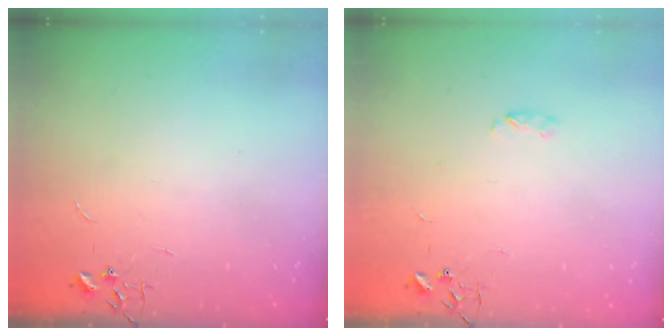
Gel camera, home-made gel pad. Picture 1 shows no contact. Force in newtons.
{"total": 4.1, "press": 3.9, "slide": 1.2}